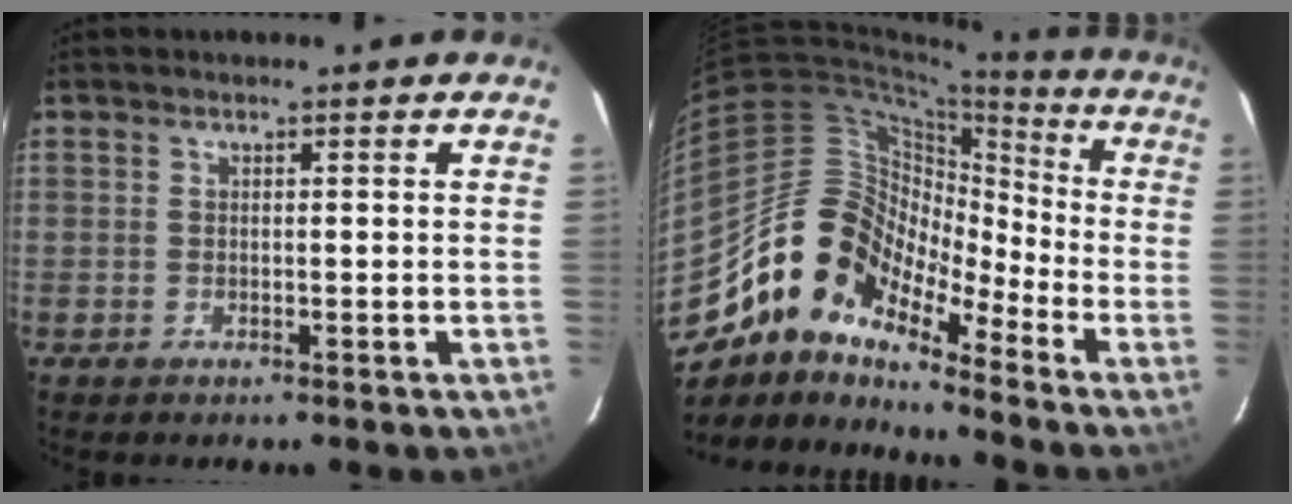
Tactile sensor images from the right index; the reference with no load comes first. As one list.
[{"total": 14.0, "force": [-10.3, 6.8, 6.5], "torque": [-0.105, 0.017, -0.216]}]